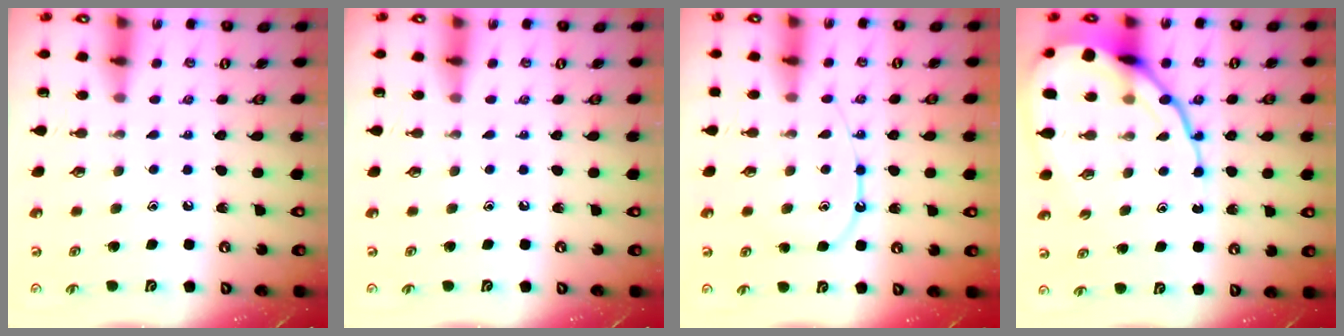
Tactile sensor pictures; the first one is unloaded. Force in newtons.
{"total": 0.0}
{"total": 10.5, "press": 10.5, "slide": 0.7}
{"total": 16.7, "press": 16.6, "slide": 1.6}